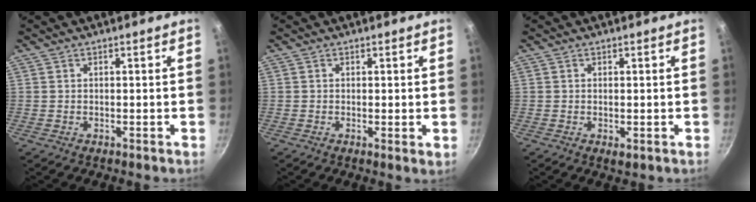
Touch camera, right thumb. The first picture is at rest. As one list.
[{"total": 1.3, "force": [0.1, 0.2, 1.2], "torque": [-0.018, -0.009, -0.003]}, {"total": 1.3, "force": [-0.2, 0.6, 1.1], "torque": [-0.020, -0.003, -0.001]}]